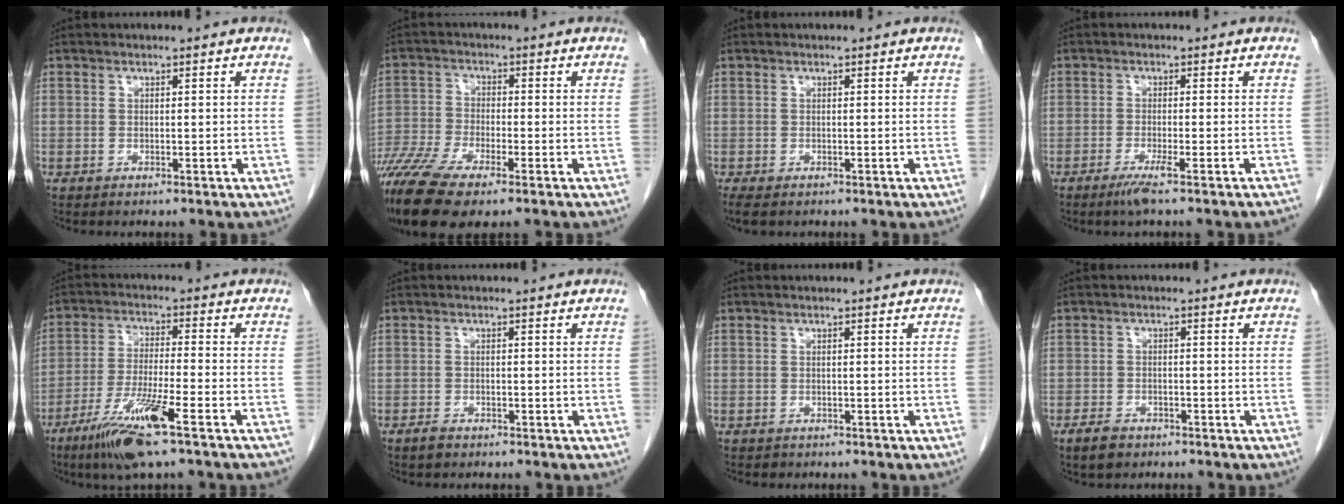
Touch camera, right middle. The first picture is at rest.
{"total": 11.3, "force": [-7.4, 2.2, 8.3], "torque": [-0.169, -0.021, -0.138]}
{"total": 3.4, "force": [-2.4, 1.5, 1.8], "torque": [-0.031, -0.010, -0.035]}
{"total": 4.5, "force": [-3.2, -0.6, 3.1], "torque": [-0.045, -0.009, -0.052]}
{"total": 11.8, "force": [-7.1, 0.2, 9.4], "torque": [-0.184, -0.028, -0.126]}
{"total": 1.3, "force": [-1.0, 0.6, 0.6], "torque": [-0.015, 0.001, -0.014]}
{"total": 0.0}
{"total": 3.0, "force": [-2.1, 1.6, 1.4], "torque": [-0.029, 0.001, -0.030]}